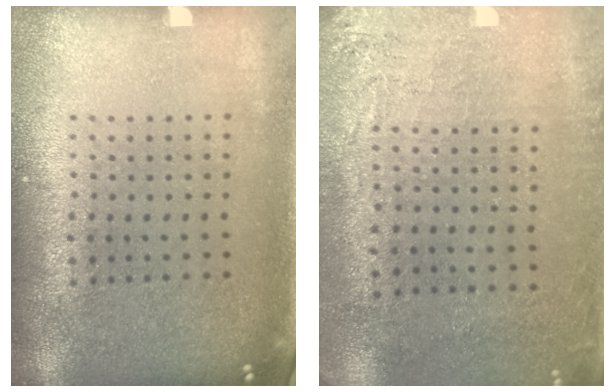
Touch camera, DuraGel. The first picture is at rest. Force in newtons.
{"total": 2.9, "press": 2.4, "slide": 1.6}